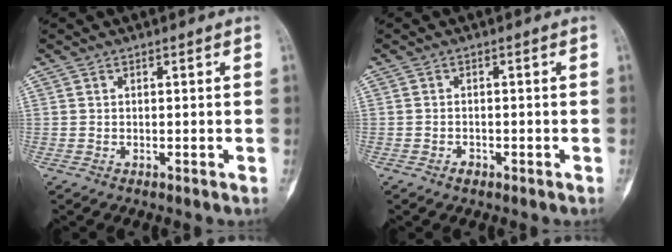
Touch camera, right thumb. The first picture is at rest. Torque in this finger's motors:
{"motor_torque": [-0.13, 0.08, -0.13, -0.16, -0.02]}